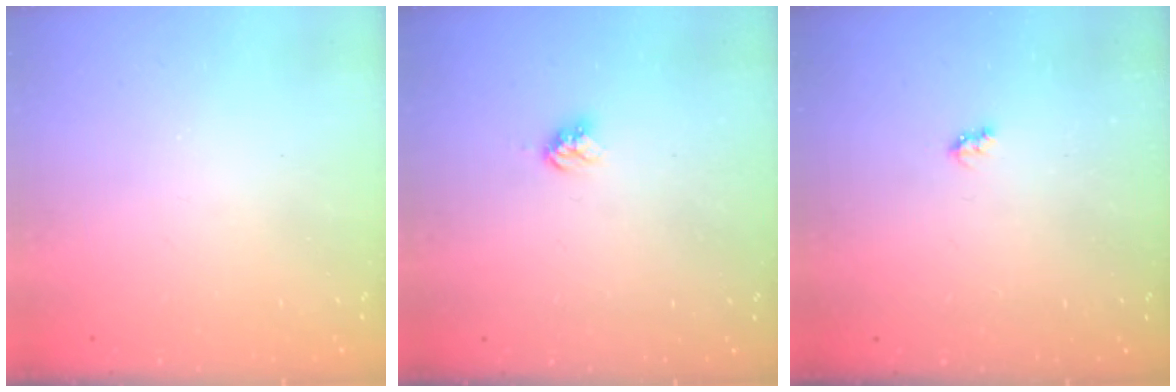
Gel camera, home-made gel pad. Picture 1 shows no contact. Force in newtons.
{"total": 3.9, "press": 3.9, "slide": 0.4}
{"total": 2.6, "press": 2.6, "slide": 0.4}